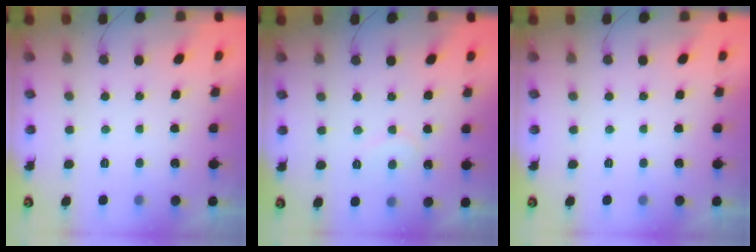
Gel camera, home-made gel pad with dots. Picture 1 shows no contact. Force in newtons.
{"total": 6.0, "press": 6.0, "slide": 0.6}
{"total": 0.0}